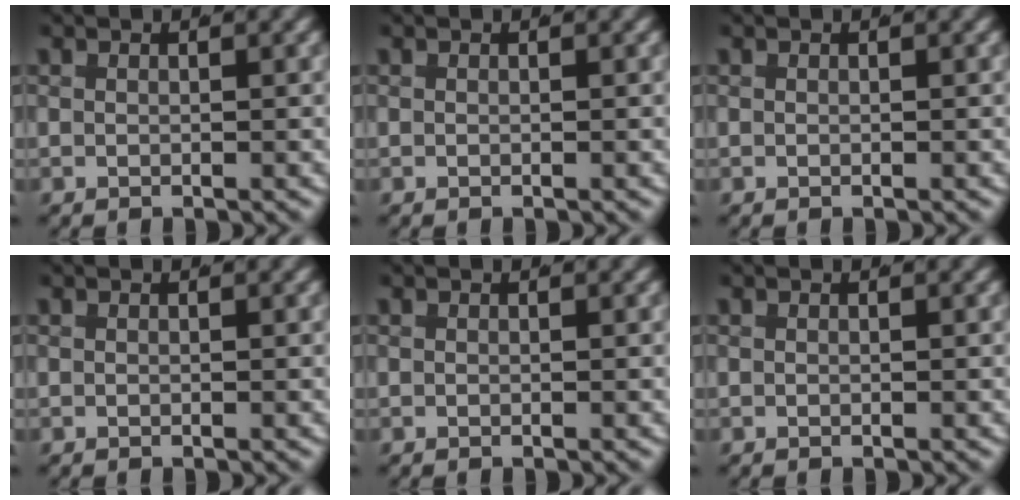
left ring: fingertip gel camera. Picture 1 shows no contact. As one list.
[{"total": 0.0}, {"total": 0.0}, {"total": 0.0}, {"total": 0.0}, {"total": 0.0}]